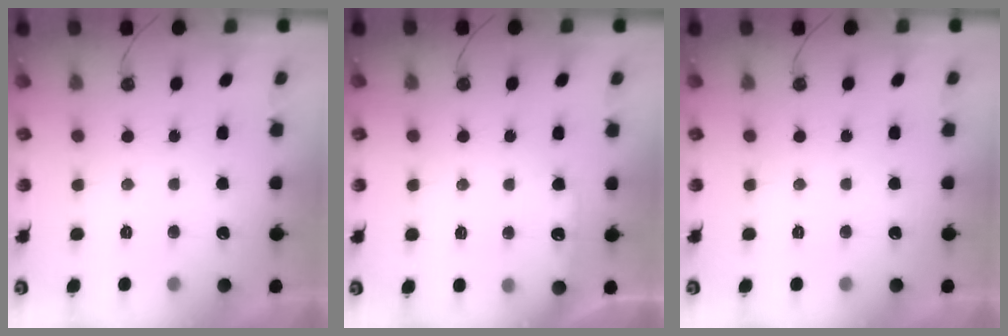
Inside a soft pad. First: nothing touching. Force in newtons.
{"total": 7.1, "press": 7.1, "slide": 0.8}
{"total": 0.0}